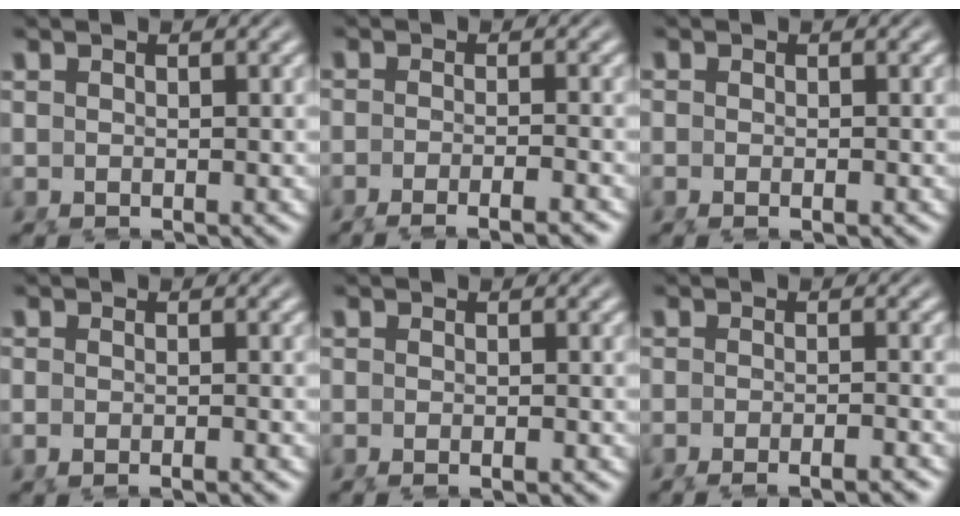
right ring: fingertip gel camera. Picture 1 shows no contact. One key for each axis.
{"total": 4.0, "fx": -3.4, "fy": 0.4, "fz": 2.2, "tx": -0.032, "ty": -0.006, "tz": -0.053}
{"total": 1.2, "fx": -0.7, "fy": 0.6, "fz": 0.8, "tx": -0.016, "ty": -0.004, "tz": -0.011}
{"total": 1.6, "fx": -1.1, "fy": 0.5, "fz": 1.0, "tx": -0.020, "ty": -0.003, "tz": -0.018}
{"total": 1.4, "fx": -1.0, "fy": 0.4, "fz": 0.9, "tx": -0.015, "ty": -0.002, "tz": -0.017}
{"total": 2.7, "fx": -2.4, "fy": 0.2, "fz": 1.3, "tx": -0.017, "ty": 0.000, "tz": -0.040}